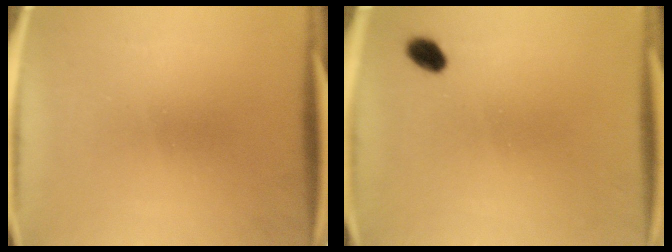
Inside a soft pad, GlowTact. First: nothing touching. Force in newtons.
{"total": 2.8}